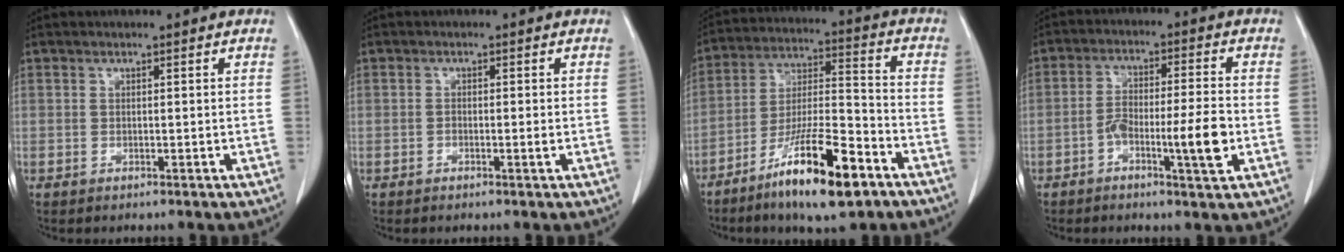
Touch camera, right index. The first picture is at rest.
{"total": 1.0, "force": [-0.4, 0.1, 1.0], "torque": [-0.017, 0.000, -0.006]}
{"total": 15.5, "force": [-9.4, 2.6, 12.1], "torque": [-0.219, -0.016, -0.163]}
{"total": 8.2, "force": [-2.8, 0.8, 7.6], "torque": [-0.136, 0.009, -0.047]}